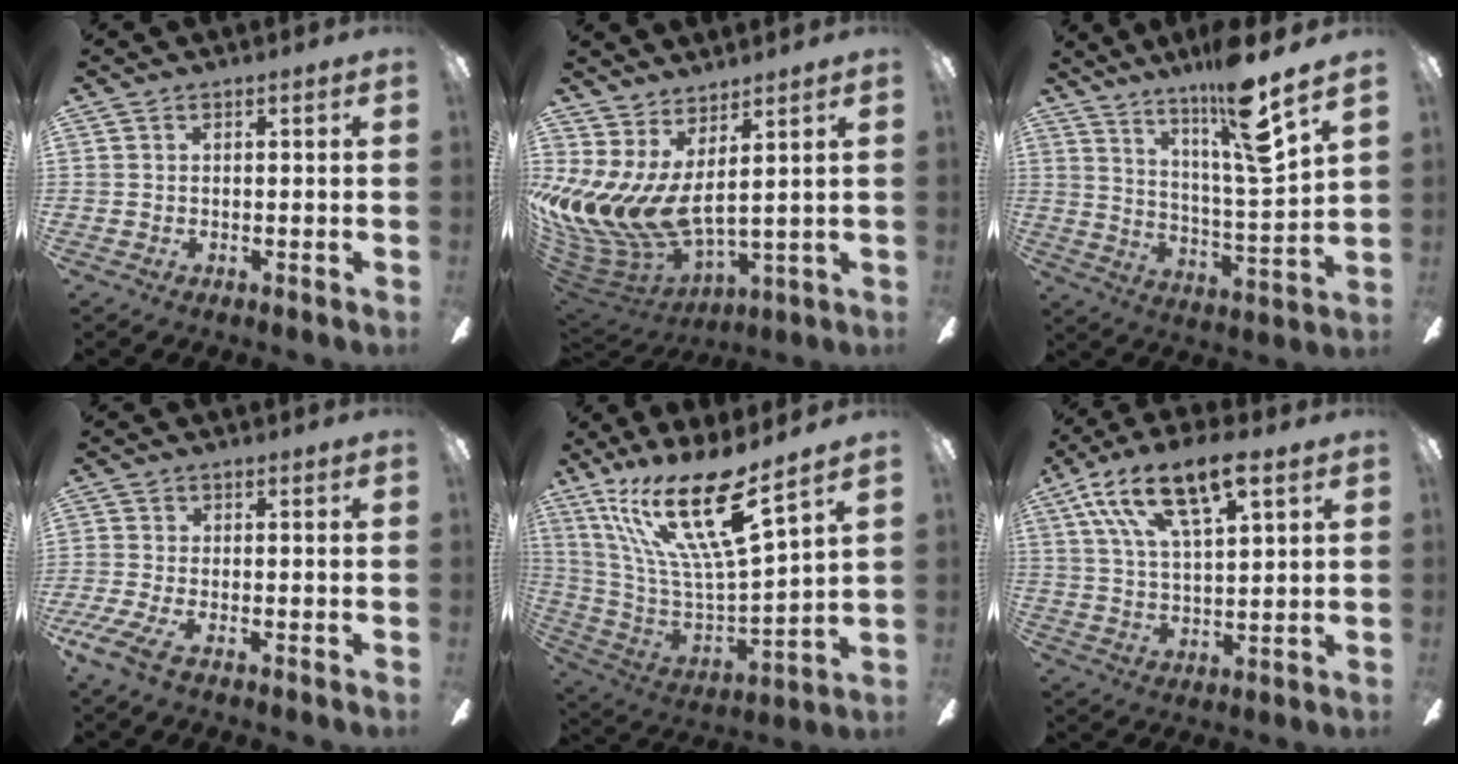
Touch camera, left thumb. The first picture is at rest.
{"total": 11.3, "force": [2.4, 5.5, 9.5], "torque": [-0.235, -0.058, 0.048]}
{"total": 16.8, "force": [11.8, 1.6, 11.8], "torque": [-0.207, -0.066, 0.183]}
{"total": 6.1, "force": [-2.8, 1.6, 5.2], "torque": [-0.114, -0.003, -0.052]}
{"total": 23.2, "force": [14.8, 4.5, 17.2], "torque": [-0.363, -0.097, 0.248]}
{"total": 15.2, "force": [9.5, 5.2, 10.6], "torque": [-0.204, -0.027, 0.166]}